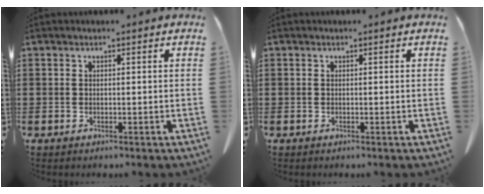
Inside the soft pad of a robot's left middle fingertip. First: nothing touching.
{"total": 0.0}